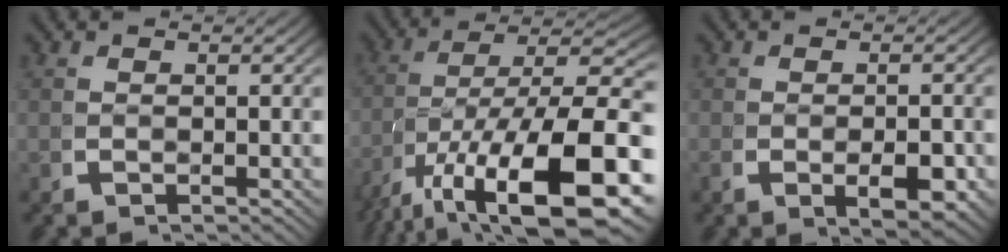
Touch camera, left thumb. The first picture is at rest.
{"total": 14.3, "force": [-2.5, 7.8, 11.7], "torque": [-0.207, -0.062, 0.001]}
{"total": 3.6, "force": [-0.2, 1.9, 3.1], "torque": [-0.056, -0.010, -0.002]}